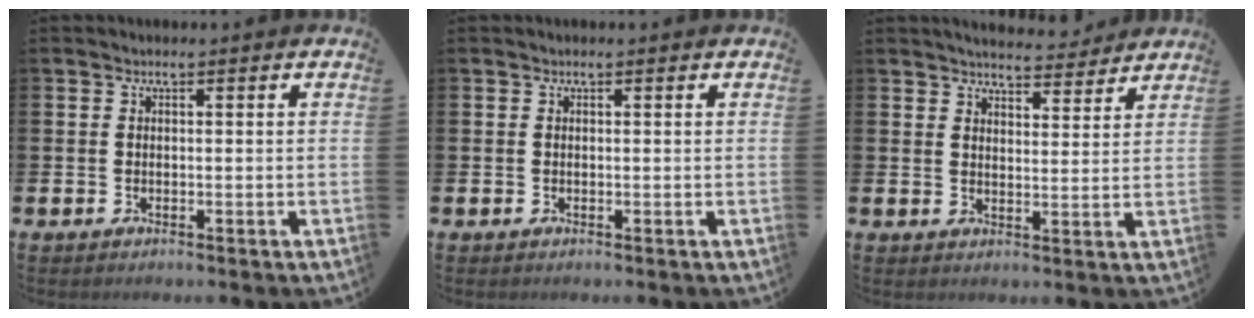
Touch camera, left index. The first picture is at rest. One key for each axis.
{"total": 0.0}
{"total": 4.9, "fx": 4.9, "fy": 0.7, "fz": 0.2, "tx": -0.005, "ty": -0.034, "tz": 0.085}